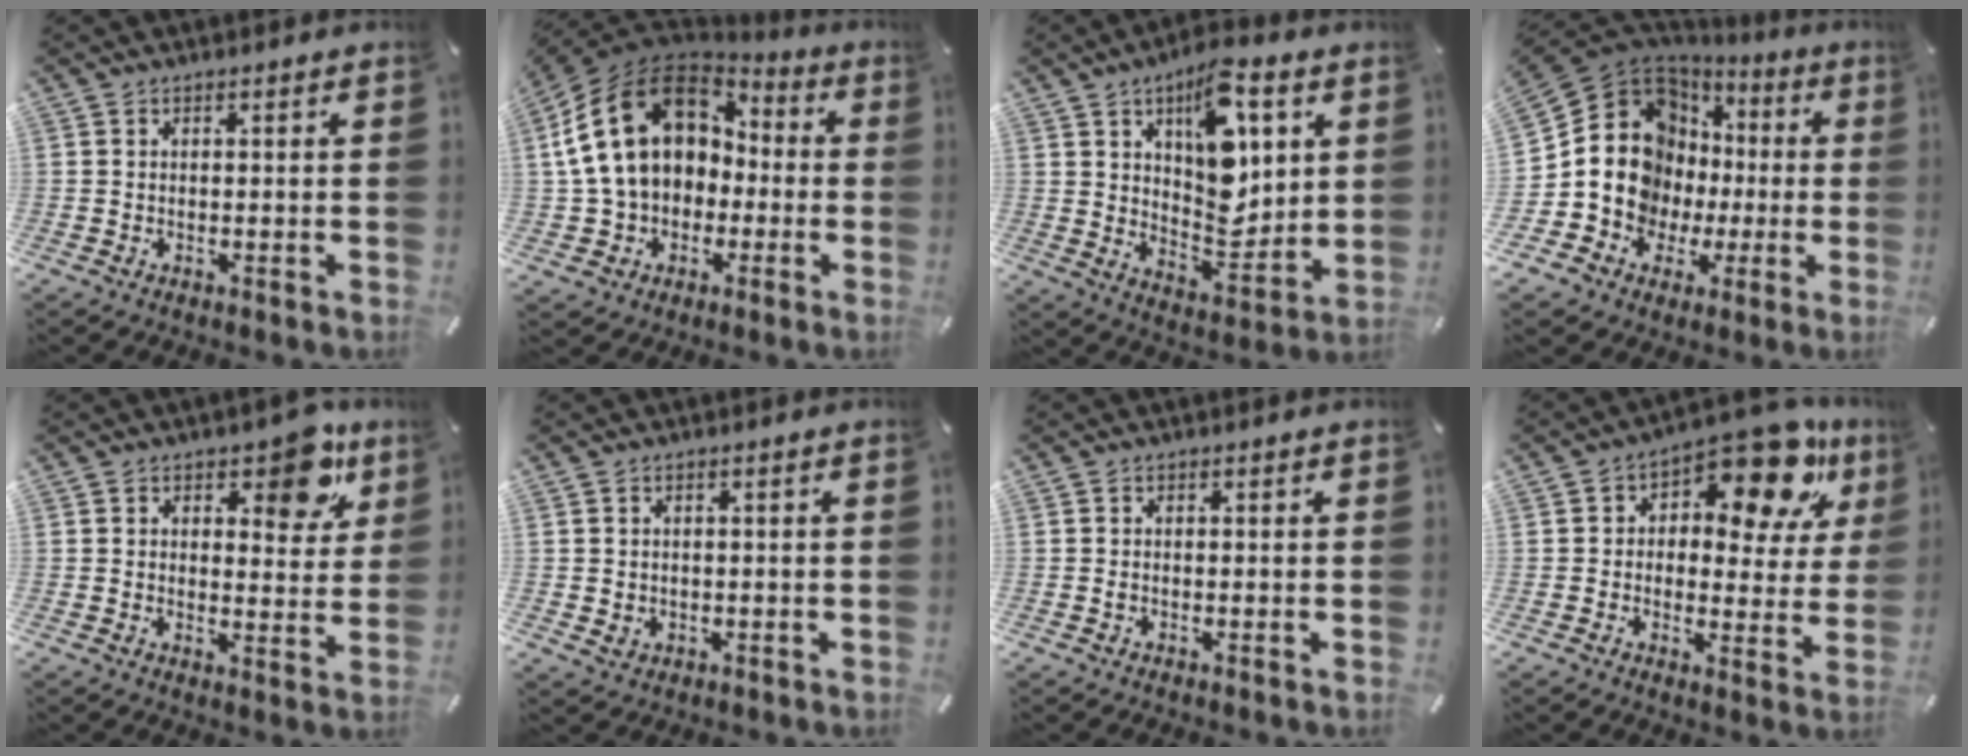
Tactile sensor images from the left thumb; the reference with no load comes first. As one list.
[{"total": 19.6, "force": [2.6, 15.3, 11.9], "torque": [-0.245, 0.011, 0.045]}, {"total": 15.8, "force": [6.5, 8.8, 11.4], "torque": [-0.136, -0.038, 0.110]}, {"total": 14.2, "force": [-0.7, 13.2, 5.1], "torque": [-0.122, -0.029, 0.000]}, {"total": 9.9, "force": [5.9, 4.9, 6.2], "torque": [-0.063, -0.031, 0.095]}, {"total": 2.1, "force": [0.3, 2.0, 0.5], "torque": [-0.010, 0.003, 0.004]}, {"total": 0.6, "force": [-0.1, 0.5, 0.4], "torque": [-0.007, 0.001, -0.003]}, {"total": 15.5, "force": [9.4, 7.4, 9.8], "torque": [-0.137, -0.064, 0.158]}]